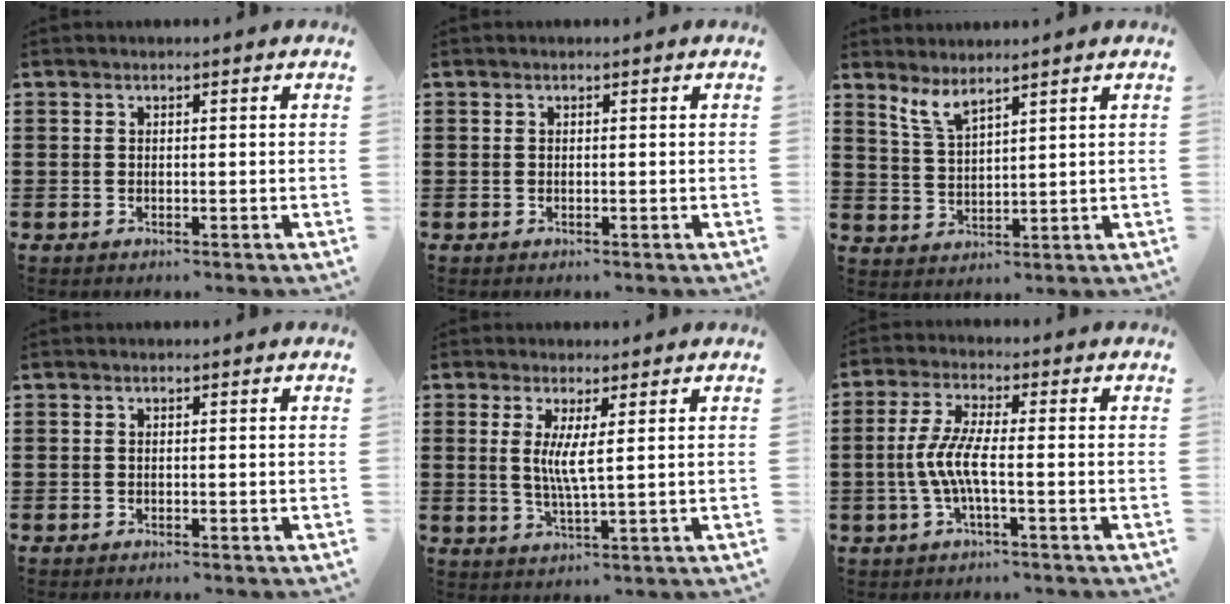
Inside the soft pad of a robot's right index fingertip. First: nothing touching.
{"total": 0.0}
{"total": 3.7, "force": [3.1, 0.7, 2.0], "torque": [-0.047, -0.004, 0.056]}
{"total": 0.0}
{"total": 4.2, "force": [1.0, 0.2, 4.1], "torque": [-0.082, -0.005, 0.016]}
{"total": 6.0, "force": [-1.5, 0.9, 5.7], "torque": [-0.137, -0.014, -0.039]}